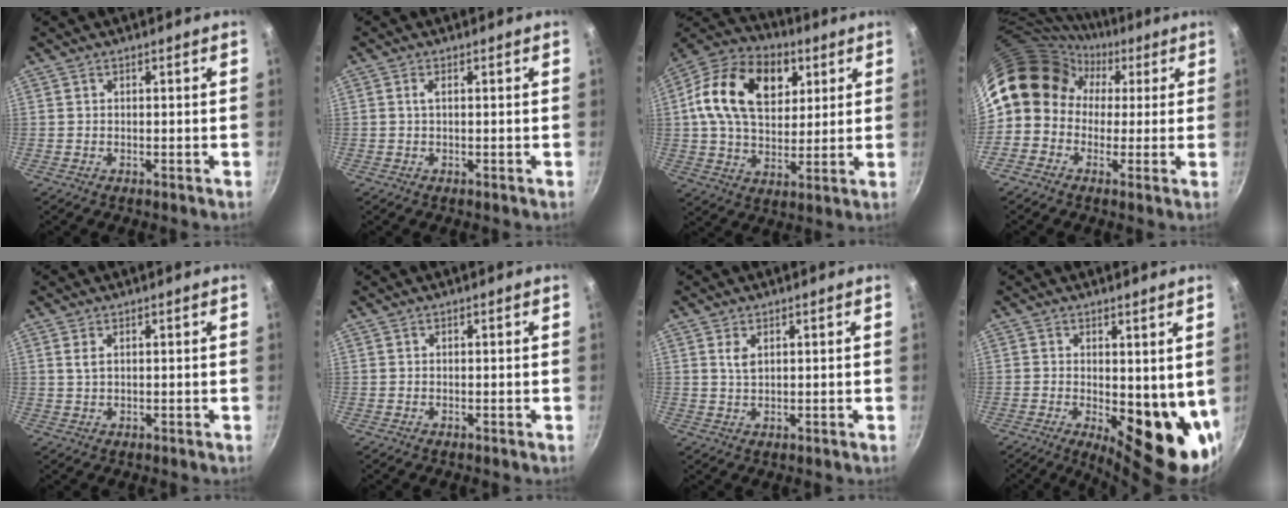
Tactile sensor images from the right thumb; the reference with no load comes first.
{"total": 1.1, "force": [0.1, 0.3, 1.0], "torque": [-0.022, 0.002, 0.003]}
{"total": 20.7, "force": [6.1, 13.8, 14.2], "torque": [-0.222, 0.002, 0.092]}
{"total": 13.8, "force": [1.5, 12.1, 6.5], "torque": [-0.089, 0.043, 0.001]}
{"total": 1.8, "force": [0.7, 0.9, 1.4], "torque": [-0.028, -0.003, 0.016]}
{"total": 0.0}
{"total": 2.4, "force": [1.0, 1.2, 1.8], "torque": [-0.033, -0.007, 0.021]}
{"total": 14.9, "force": [-2.1, 6.3, 13.3], "torque": [-0.154, -0.029, -0.018]}